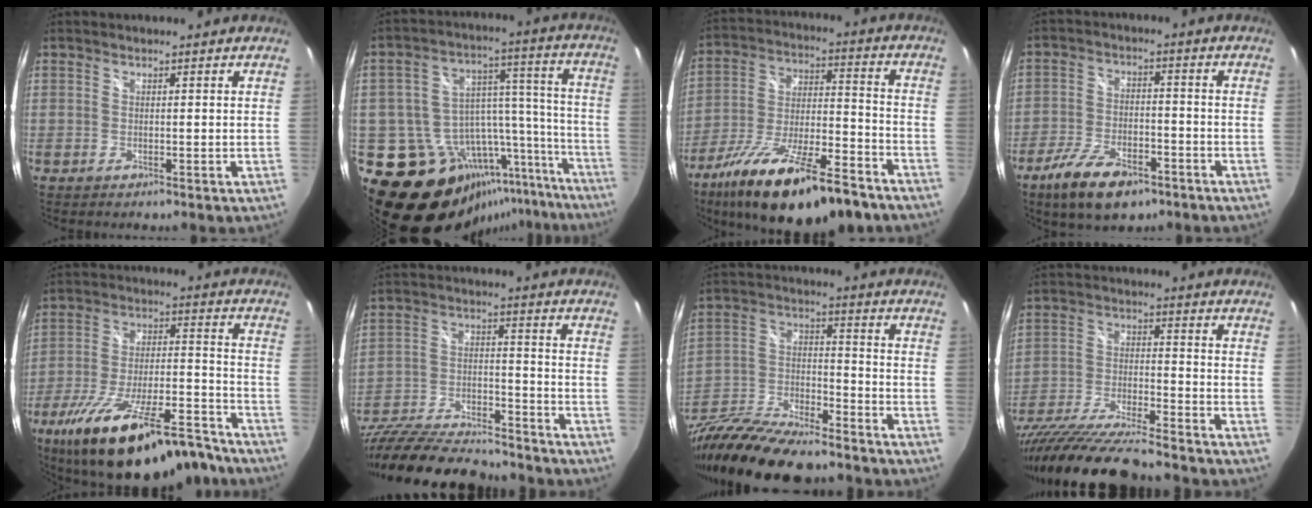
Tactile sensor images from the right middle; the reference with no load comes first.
{"total": 21.9, "force": [-12.7, 14.3, 10.7], "torque": [-0.165, 0.055, -0.153]}
{"total": 24.1, "force": [-16.6, 7.0, 16.0], "torque": [-0.284, -0.036, -0.263]}
{"total": 11.6, "force": [-7.6, 4.9, 7.3], "torque": [-0.163, -0.018, -0.135]}
{"total": 26.7, "force": [-20.7, 7.0, 15.3], "torque": [-0.266, -0.034, -0.306]}
{"total": 23.6, "force": [-19.8, 5.8, 11.5], "torque": [-0.228, -0.042, -0.320]}
{"total": 22.9, "force": [-17.8, 7.4, 12.5], "torque": [-0.266, -0.024, -0.305]}
{"total": 21.9, "force": [-18.6, 2.2, 11.3], "torque": [-0.227, -0.057, -0.321]}